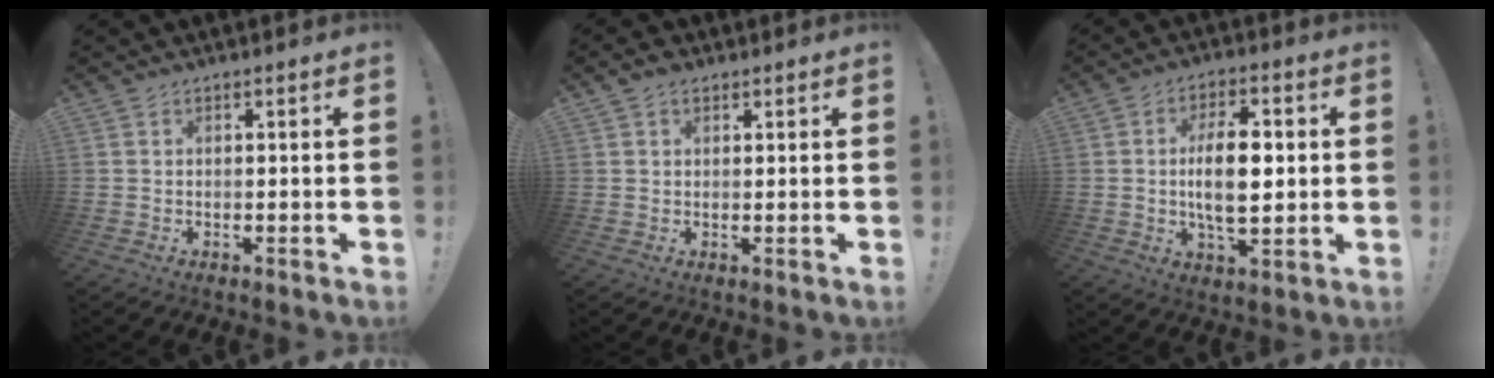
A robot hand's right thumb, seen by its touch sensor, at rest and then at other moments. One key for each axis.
{"total": 2.9, "fx": 1.8, "fy": 1.8, "fz": 1.5, "tx": -0.017, "ty": -0.005, "tz": 0.032}
{"total": 12.9, "fx": 0.5, "fy": 6.1, "fz": 11.4, "tx": -0.209, "ty": -0.004, "tz": -0.001}